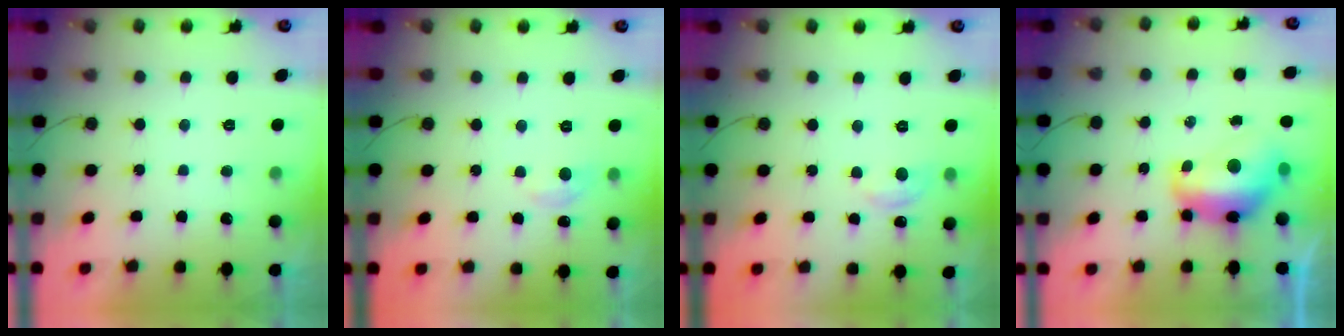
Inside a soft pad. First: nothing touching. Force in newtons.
{"total": 6.8, "press": 6.7, "slide": 1.0}
{"total": 6.2, "press": 6.2, "slide": 0.5}
{"total": 12.4, "press": 12.4, "slide": 1.1}